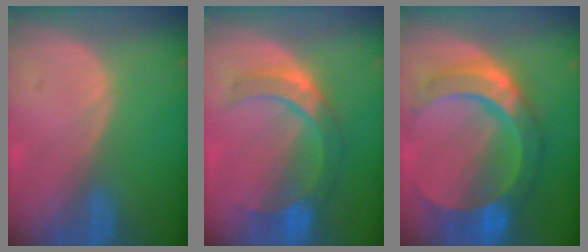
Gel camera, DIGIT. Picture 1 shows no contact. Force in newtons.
{"total": 7.0, "press": 6.9, "slide": 1.0}
{"total": 11.0, "press": 11.0, "slide": 0.9}